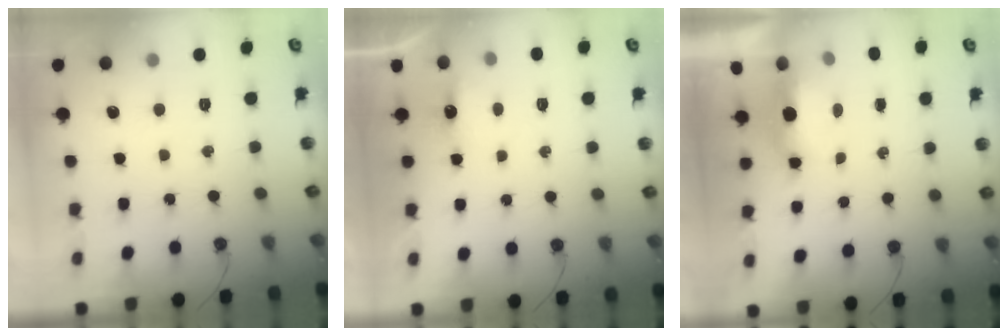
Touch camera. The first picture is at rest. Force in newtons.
{"total": 2.6, "press": 2.6, "slide": 0.4}
{"total": 5.1, "press": 5.0, "slide": 1.2}